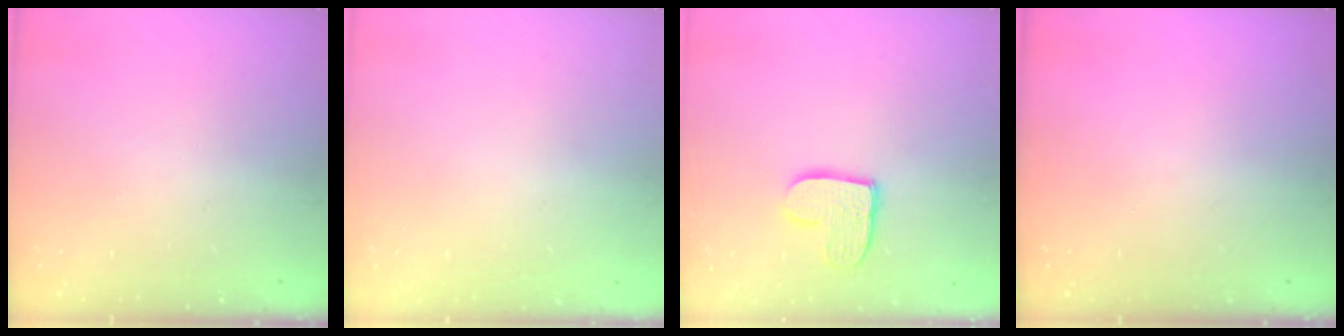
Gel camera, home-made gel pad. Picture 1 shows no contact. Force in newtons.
{"total": 0.0}
{"total": 10.1, "press": 10.0, "slide": 0.5}
{"total": 0.0}